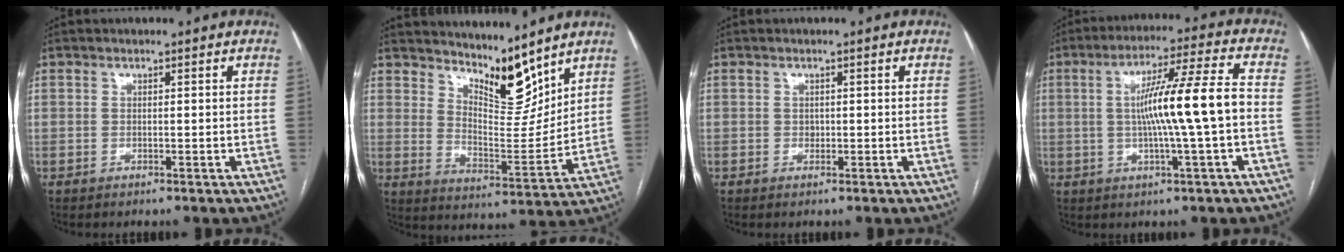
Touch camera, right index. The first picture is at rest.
{"total": 10.0, "force": [8.6, 2.4, 4.5], "torque": [-0.077, -0.015, 0.157]}
{"total": 0.8, "force": [0.0, 0.7, 0.4], "torque": [-0.003, 0.002, 0.000]}
{"total": 11.7, "force": [-0.7, -0.6, 11.6], "torque": [-0.196, 0.013, -0.012]}